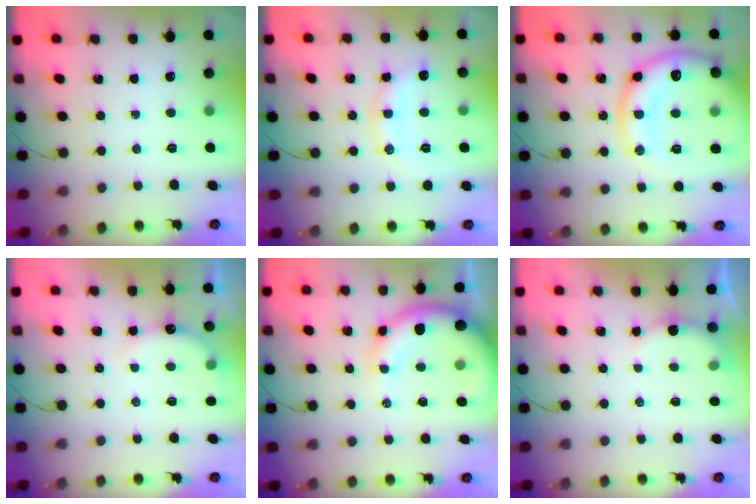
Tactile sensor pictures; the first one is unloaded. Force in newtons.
{"total": 11.4, "press": 11.4, "slide": 0.4}
{"total": 18.5, "press": 18.3, "slide": 2.3}
{"total": 6.2, "press": 6.1, "slide": 1.2}
{"total": 12.9, "press": 12.6, "slide": 2.6}
{"total": 4.5, "press": 4.4, "slide": 0.9}